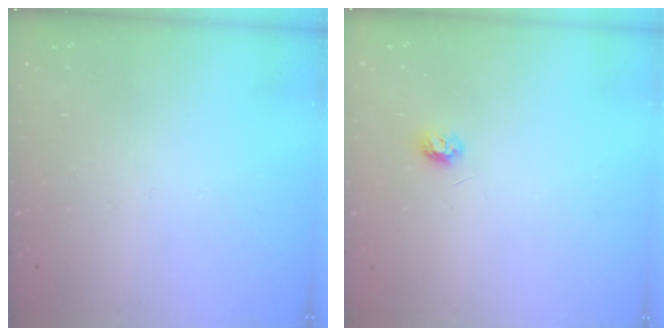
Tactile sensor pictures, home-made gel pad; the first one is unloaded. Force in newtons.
{"total": 4.3, "press": 4.3, "slide": 0.5}